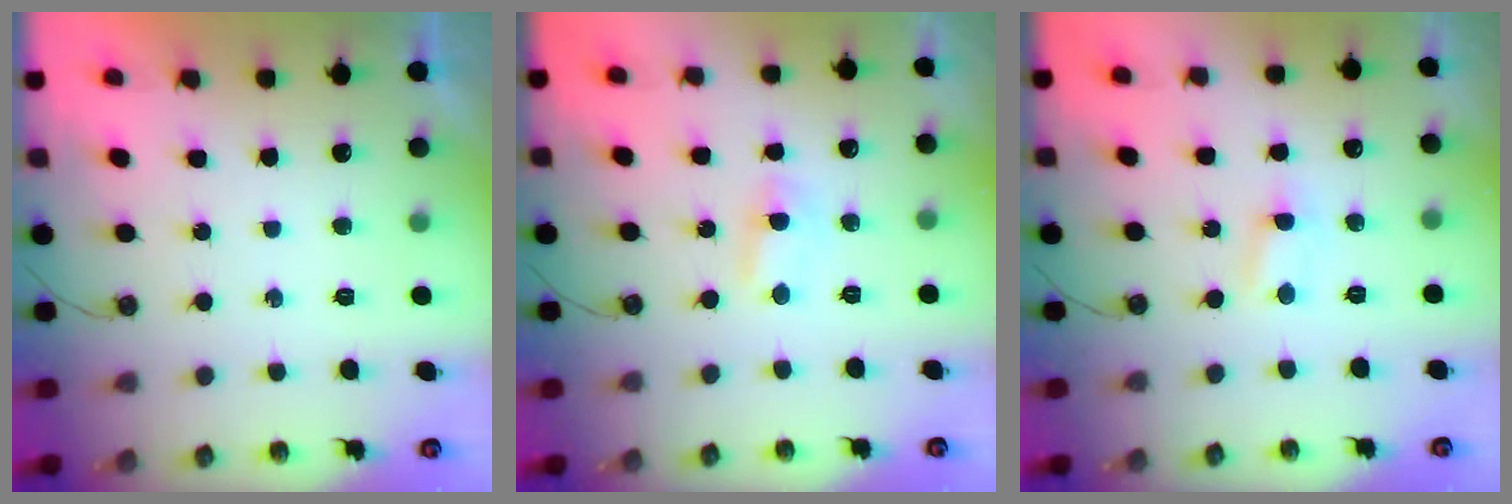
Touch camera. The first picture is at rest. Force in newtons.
{"total": 2.0, "press": 1.9, "slide": 0.8}
{"total": 1.9, "press": 1.9, "slide": 0.2}